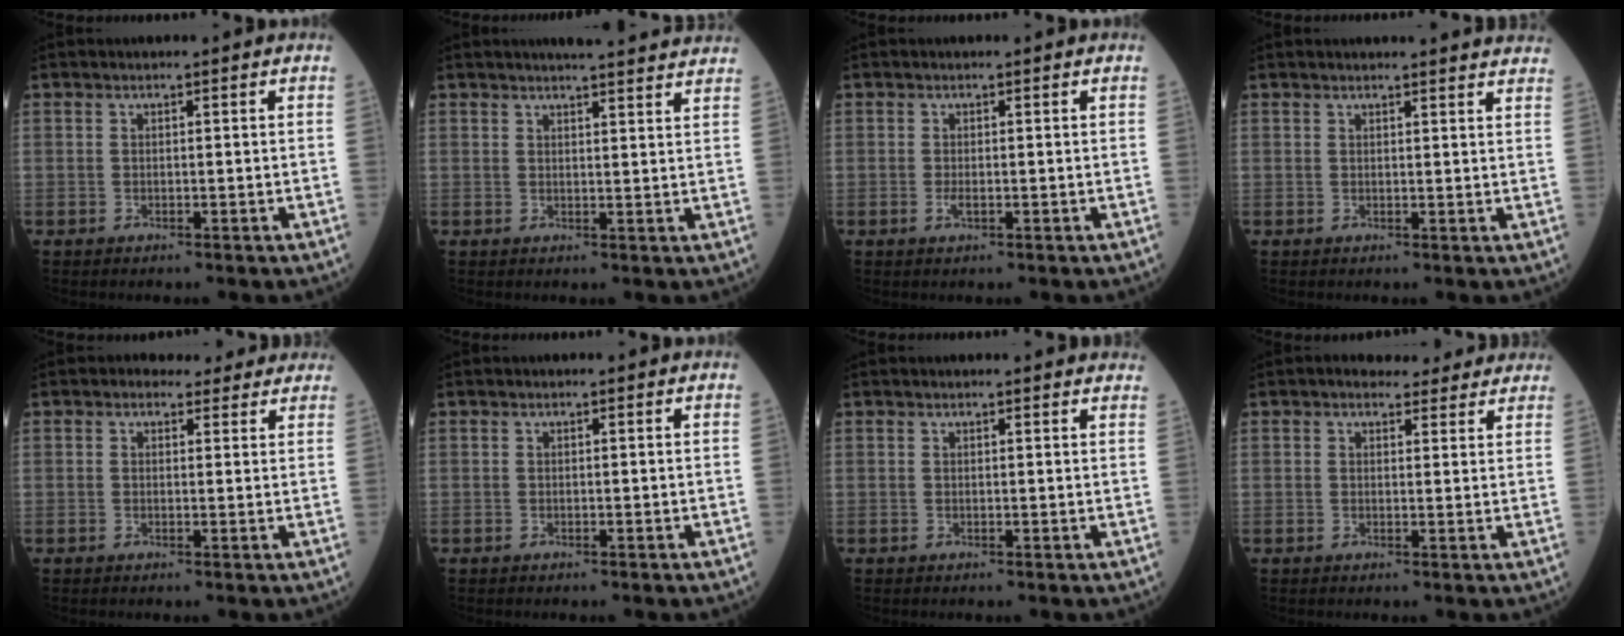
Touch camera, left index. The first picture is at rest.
{"total": 10.3, "force": [9.5, 0.7, 4.0], "torque": [-0.048, 0.010, 0.103]}
{"total": 1.0, "force": [-0.2, 0.3, 0.9], "torque": [-0.020, -0.003, -0.002]}
{"total": 9.7, "force": [9.4, 0.6, 2.3], "torque": [-0.012, -0.003, 0.083]}
{"total": 4.5, "force": [3.8, 2.3, 0.8], "torque": [0.000, 0.012, 0.036]}
{"total": 0.0}
{"total": 5.6, "force": [5.3, 0.9, 1.6], "torque": [-0.012, 0.009, 0.043]}
{"total": 5.6, "force": [4.8, 2.4, 1.3], "torque": [-0.008, 0.012, 0.052]}